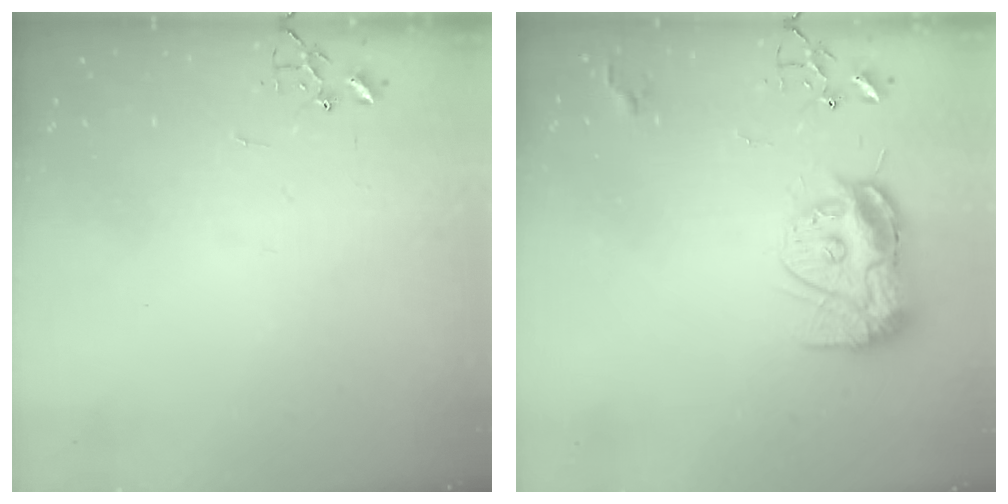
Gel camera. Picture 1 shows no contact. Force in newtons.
{"total": 12.4, "press": 12.4, "slide": 1.4}